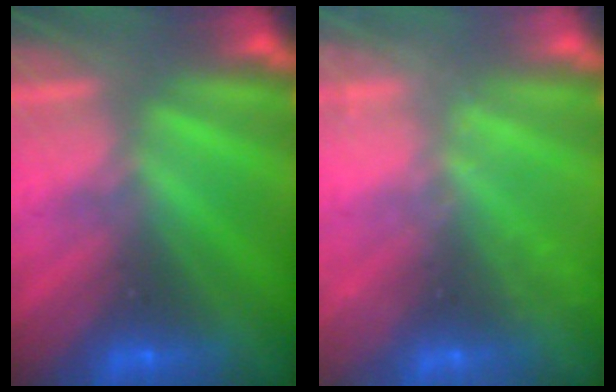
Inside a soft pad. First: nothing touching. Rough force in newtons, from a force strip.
{"total": 2.3}